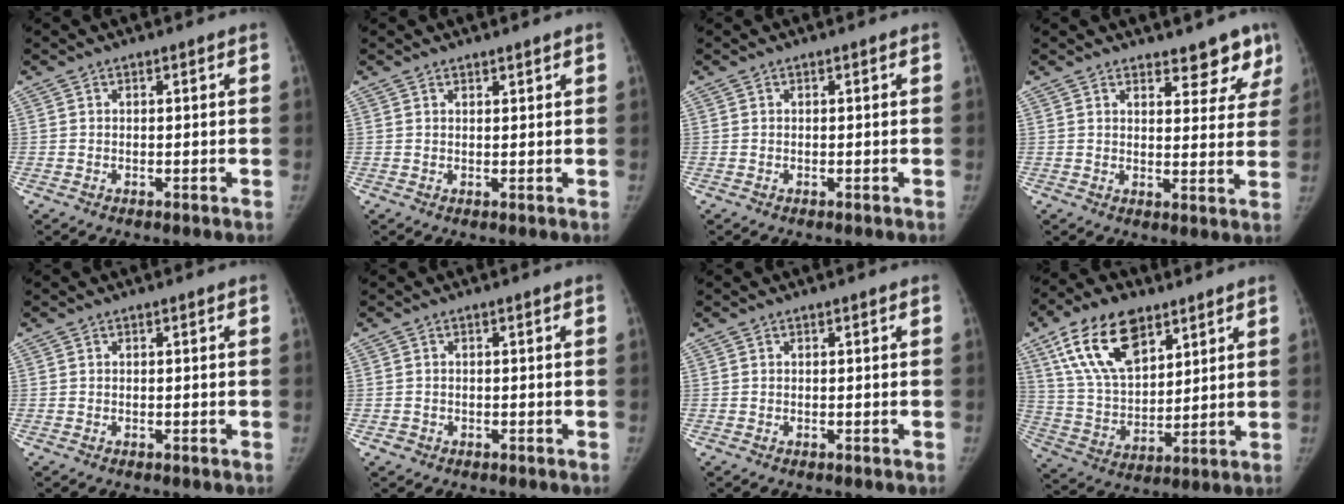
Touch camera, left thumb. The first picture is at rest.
{"total": 1.1, "force": [1.0, 0.2, 0.2], "torque": [0.001, -0.008, 0.018]}
{"total": 0.0}
{"total": 7.1, "force": [5.9, 2.9, 2.6], "torque": [0.009, -0.038, 0.067]}
{"total": 0.0}
{"total": 0.9, "force": [-0.3, 0.8, 0.0], "torque": [0.001, 0.003, -0.004]}
{"total": 0.0}
{"total": 17.5, "force": [9.7, 9.4, 11.2], "torque": [-0.175, -0.032, 0.187]}